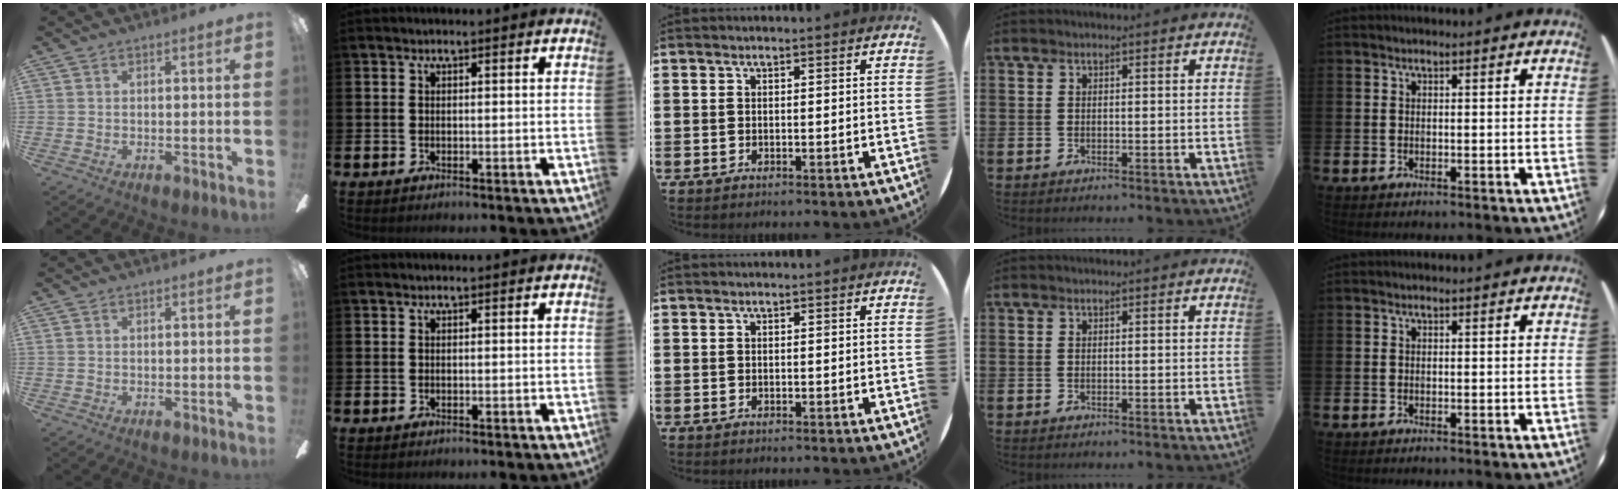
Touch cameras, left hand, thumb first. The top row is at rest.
{}